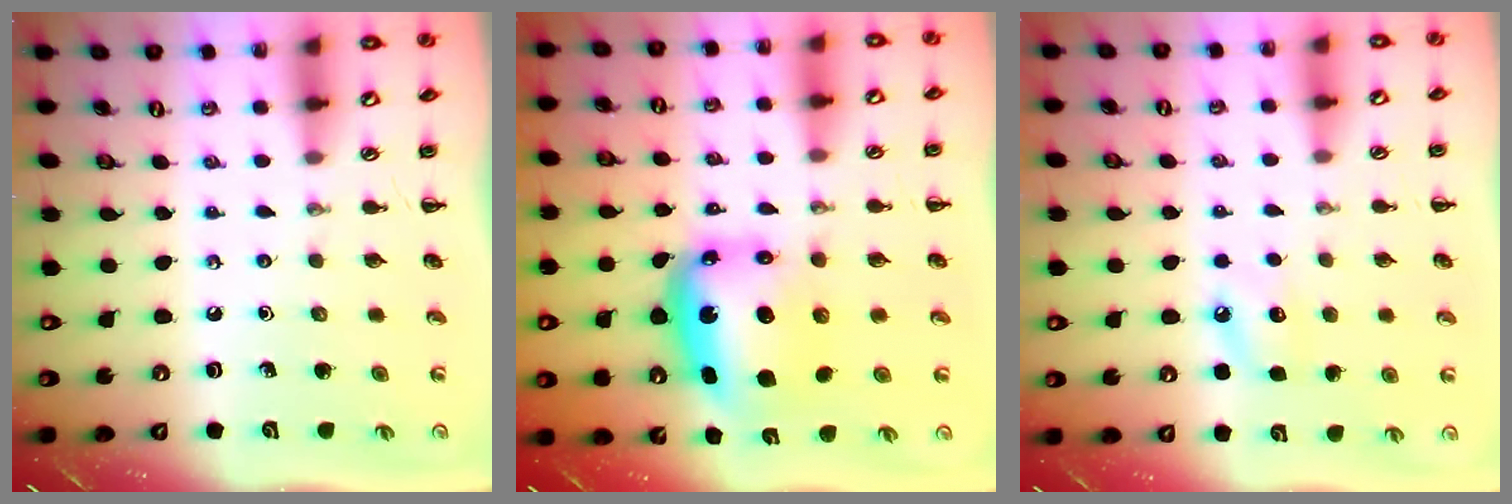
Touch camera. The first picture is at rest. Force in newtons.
{"total": 8.3, "press": 7.9, "slide": 2.5}
{"total": 7.4, "press": 7.1, "slide": 2.1}